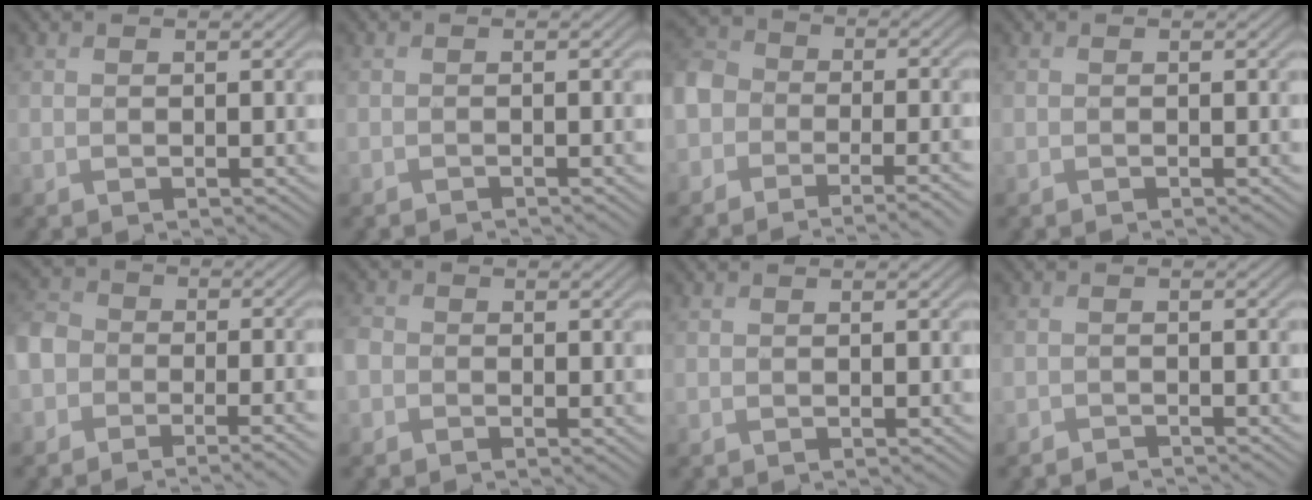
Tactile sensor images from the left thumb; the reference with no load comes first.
{"total": 0.6, "force": [-0.6, 0.0, 0.0], "torque": [0.001, 0.000, -0.014]}
{"total": 7.9, "force": [-4.2, 4.4, 5.1], "torque": [-0.114, -0.010, -0.084]}
{"total": 0.0}
{"total": 6.9, "force": [-4.0, 3.8, 4.2], "torque": [-0.092, -0.012, -0.077]}
{"total": 2.7, "force": [-1.0, 2.2, 1.2], "torque": [-0.032, -0.001, -0.029]}
{"total": 0.0}
{"total": 1.4, "force": [-1.4, 0.1, 0.2], "torque": [-0.002, -0.001, -0.029]}